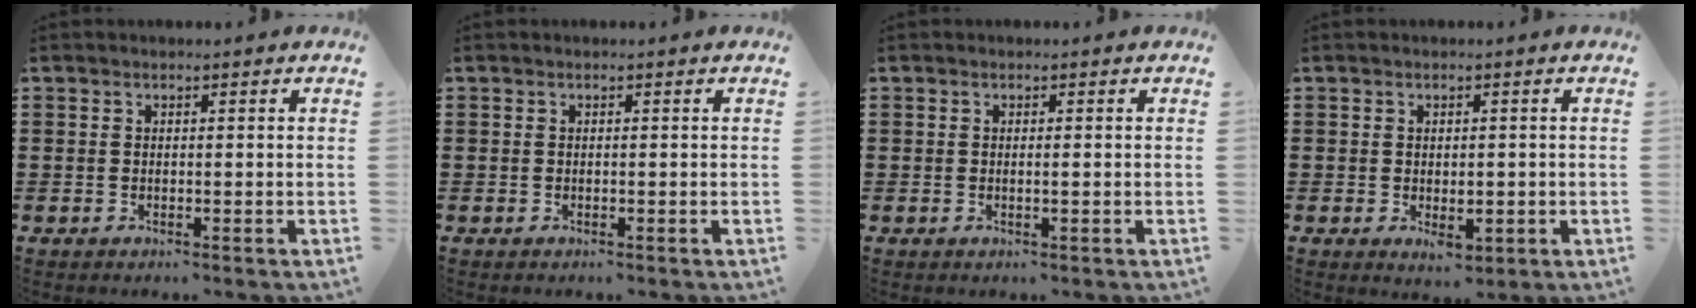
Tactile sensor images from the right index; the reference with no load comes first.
{"total": 0.0}
{"total": 0.7, "force": [-0.1, 0.1, 0.7], "torque": [-0.012, -0.002, -0.001]}
{"total": 2.4, "force": [-0.3, 1.5, 1.8], "torque": [-0.027, -0.002, -0.007]}